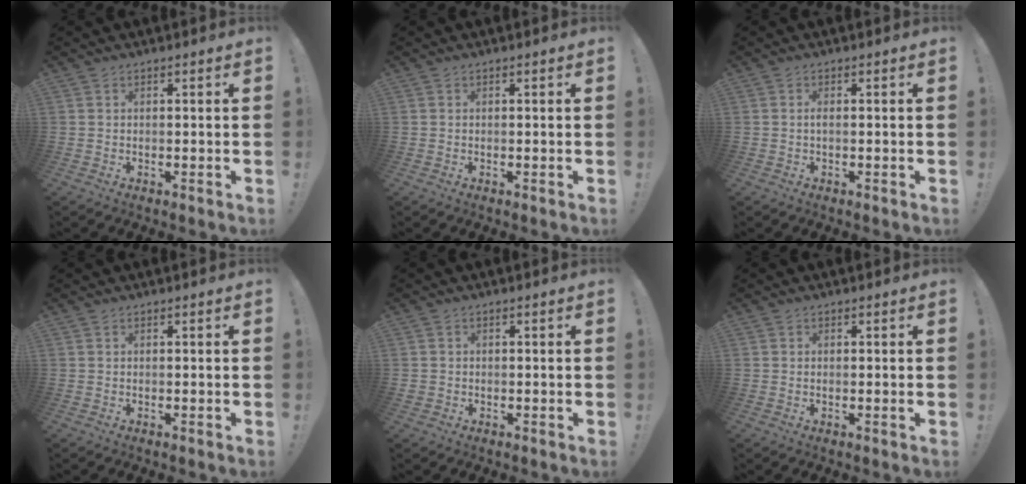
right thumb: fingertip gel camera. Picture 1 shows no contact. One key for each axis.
{"total": 0.0}
{"total": 1.2, "fx": -0.3, "fy": 0.2, "fz": 1.1, "tx": -0.022, "ty": 0.002, "tz": -0.006}
{"total": 0.0}
{"total": 1.4, "fx": -0.3, "fy": 1.2, "fz": 0.5, "tx": -0.007, "ty": 0.004, "tz": -0.005}
{"total": 0.6, "fx": 0.0, "fy": -0.1, "fz": 0.6, "tx": -0.013, "ty": 0.001, "tz": 0.000}